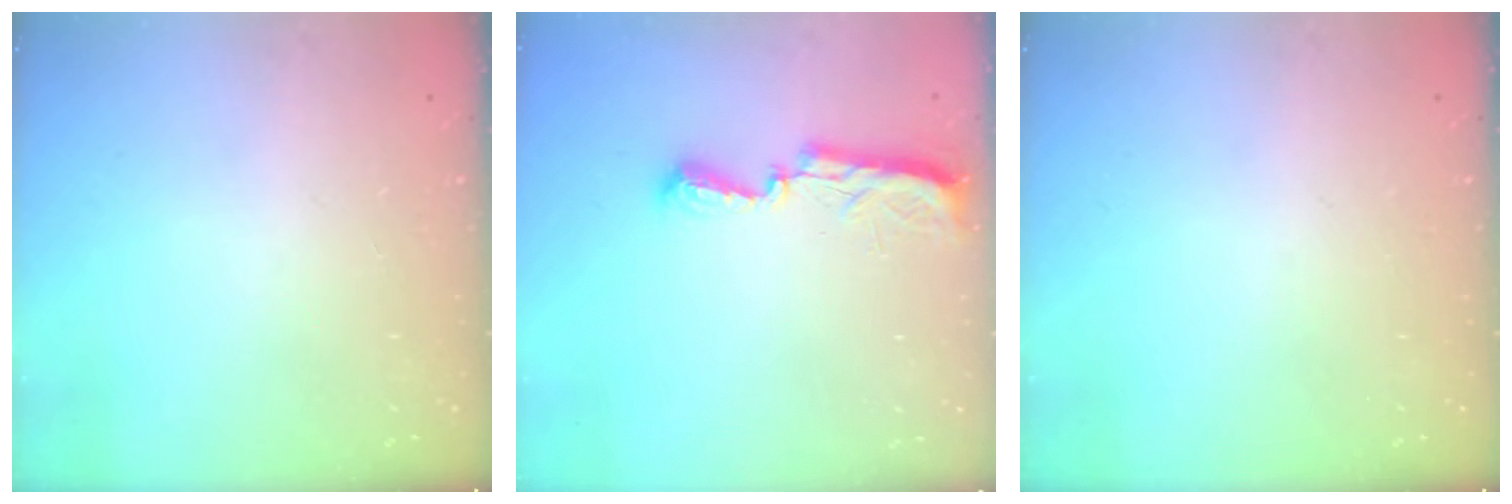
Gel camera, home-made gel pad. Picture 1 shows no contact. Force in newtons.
{"total": 7.7, "press": 7.6, "slide": 0.7}
{"total": 0.0}